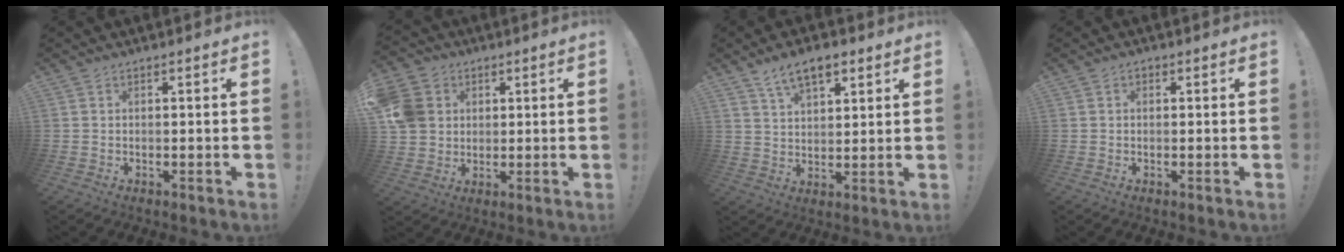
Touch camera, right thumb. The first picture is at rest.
{"total": 10.6, "force": [2.3, 9.6, 4.0], "torque": [-0.077, 0.001, 0.050]}
{"total": 9.0, "force": [5.5, 4.4, 5.5], "torque": [-0.085, -0.015, 0.100]}
{"total": 0.8, "force": [-0.2, 0.7, 0.4], "torque": [0.000, 0.001, -0.006]}